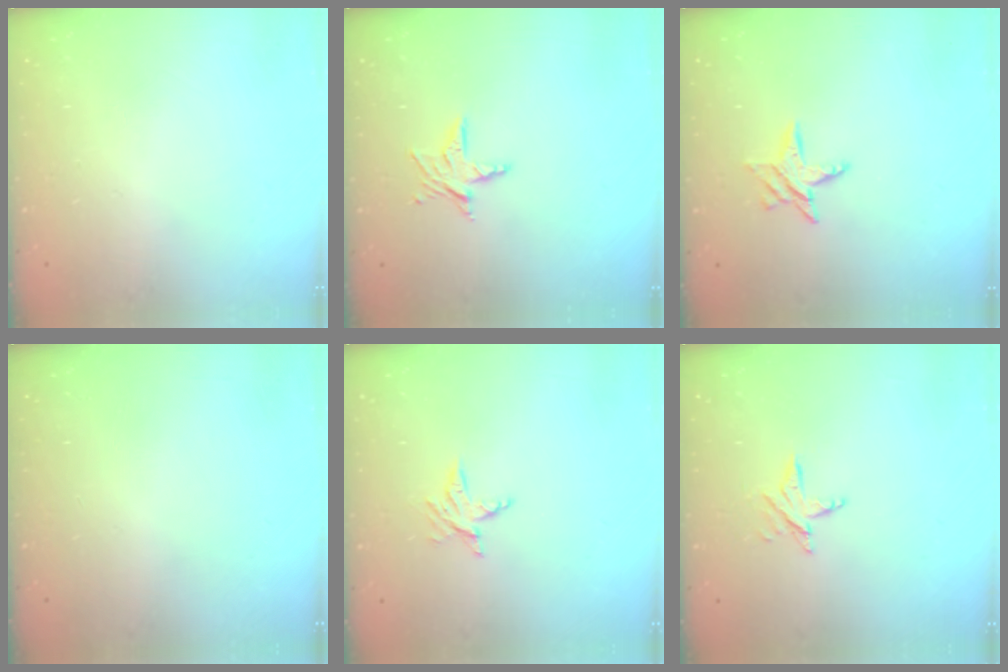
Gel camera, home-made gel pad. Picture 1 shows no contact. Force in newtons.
{"total": 5.5, "press": 5.5, "slide": 0.5}
{"total": 7.1, "press": 7.1, "slide": 0.7}
{"total": 0.0}
{"total": 3.4, "press": 3.3, "slide": 0.4}
{"total": 4.1, "press": 4.0, "slide": 0.5}